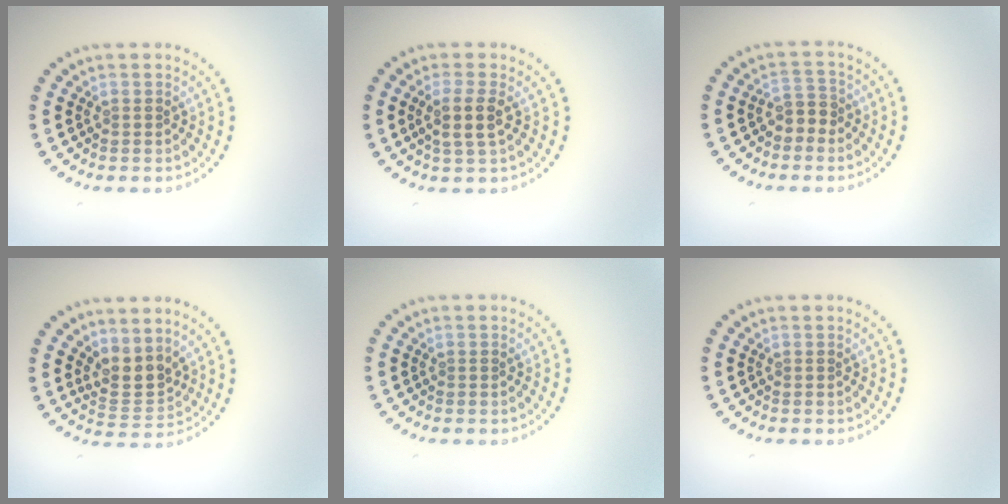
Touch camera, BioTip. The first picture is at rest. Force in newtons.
{"total": 2.5, "press": 2.2, "slide": 1.2}
{"total": 1.8, "press": 1.6, "slide": 0.9}
{"total": 2.9, "press": 2.4, "slide": 1.6}
{"total": 0.0}
{"total": 0.0}